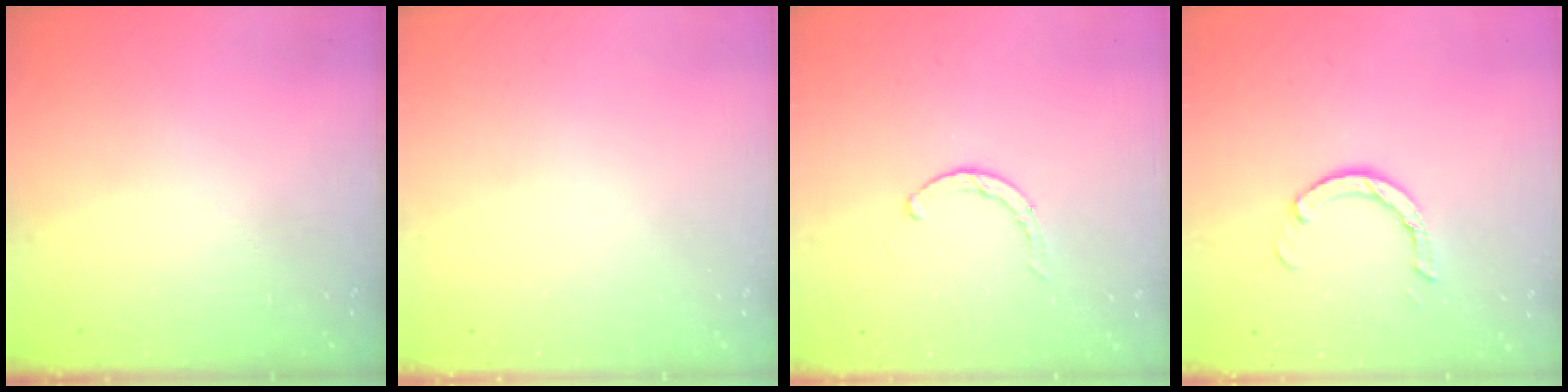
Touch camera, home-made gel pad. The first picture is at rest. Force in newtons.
{"total": 0.0}
{"total": 1.9, "press": 1.8, "slide": 0.3}
{"total": 3.6, "press": 3.6, "slide": 0.2}